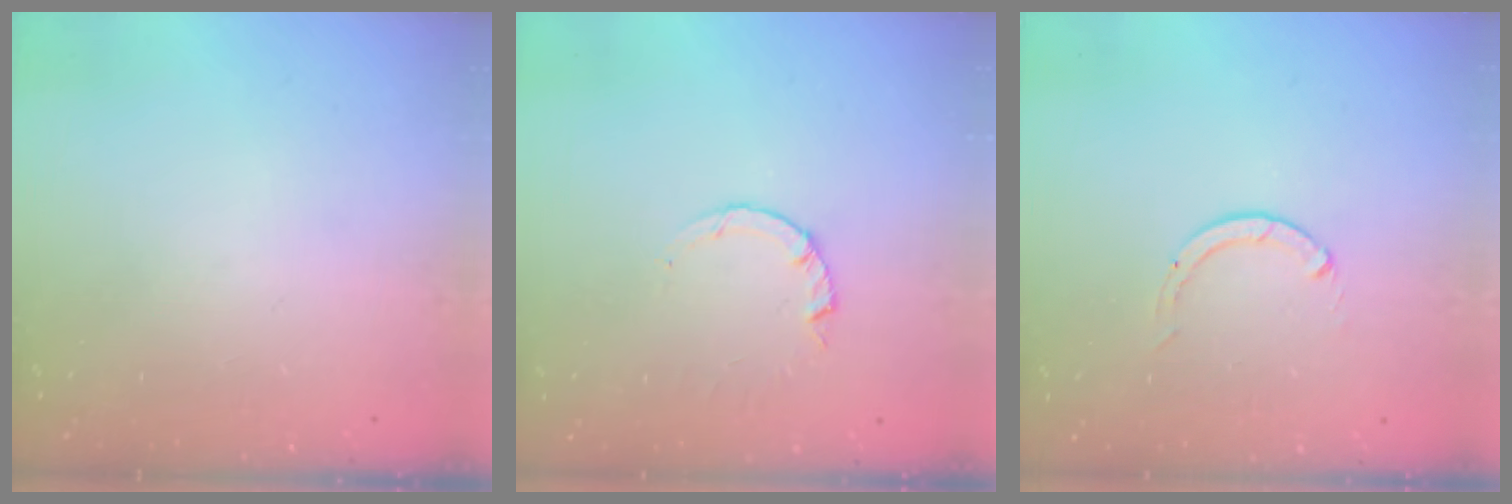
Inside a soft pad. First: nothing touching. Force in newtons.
{"total": 0.9, "press": 0.8, "slide": 0.2}
{"total": 0.0}